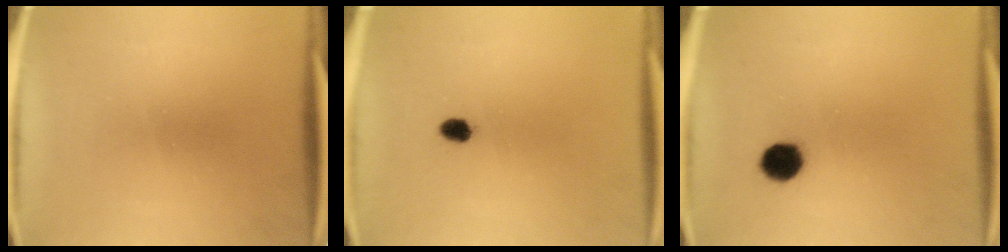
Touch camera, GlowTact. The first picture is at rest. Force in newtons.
{"total": 2.1}
{"total": 5.3}